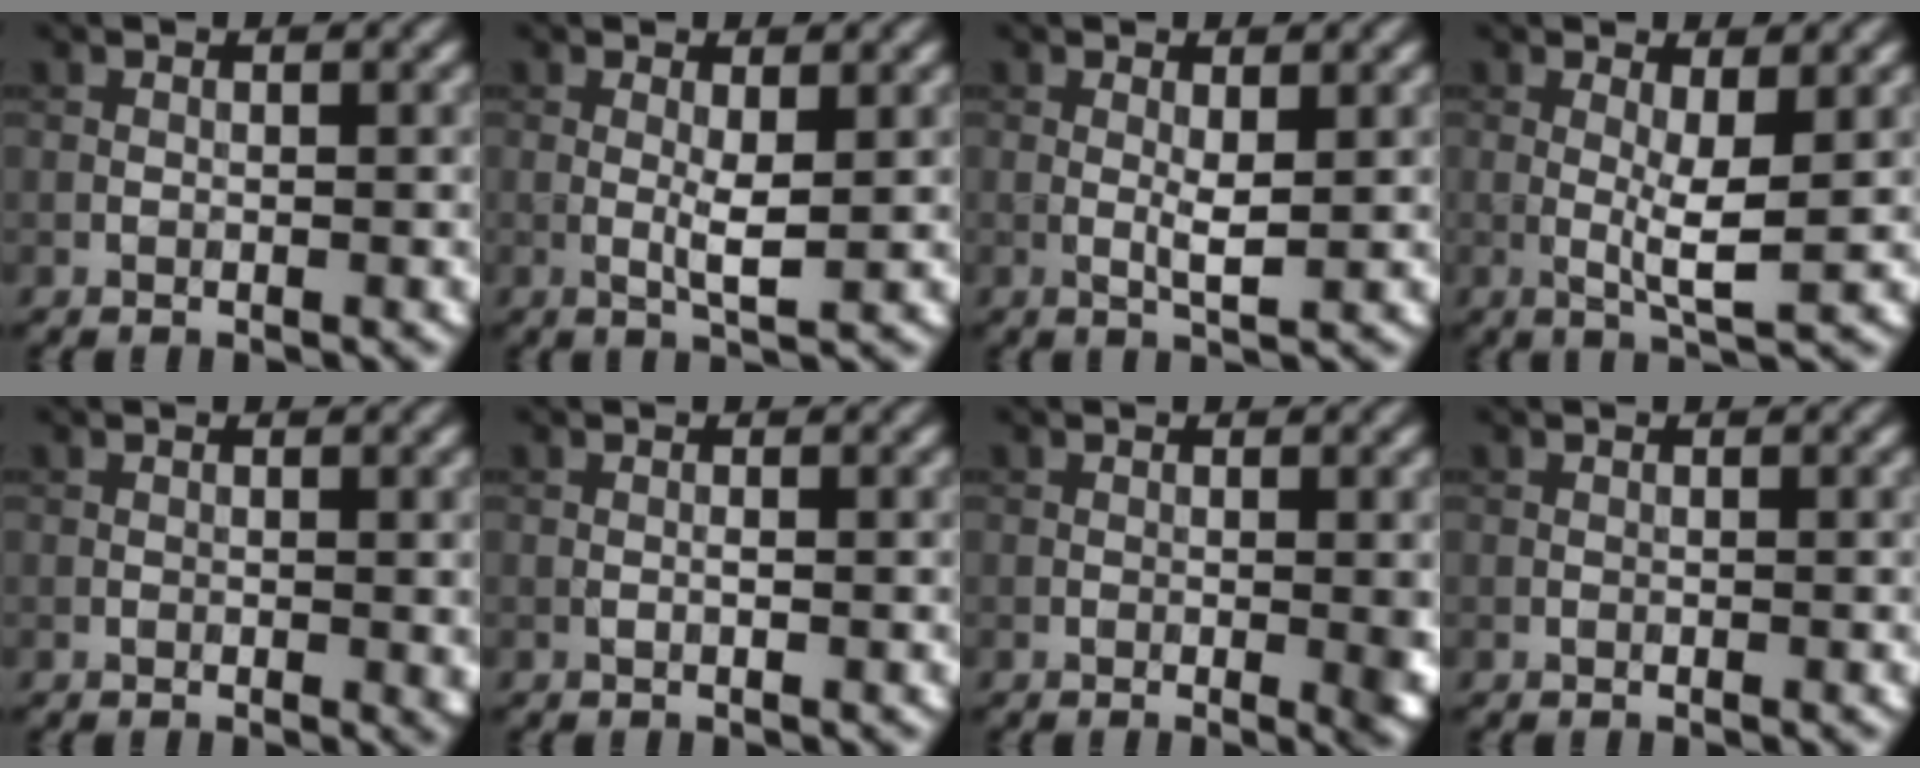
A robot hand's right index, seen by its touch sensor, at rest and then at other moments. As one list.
[{"total": 1.9, "force": [0.2, 0.3, 1.9], "torque": [-0.037, -0.003, 0.005]}, {"total": 1.5, "force": [0.3, 0.3, 1.4], "torque": [-0.030, -0.001, 0.006]}, {"total": 2.9, "force": [0.4, 0.5, 2.8], "torque": [-0.051, -0.010, 0.010]}, {"total": 0.8, "force": [0.2, 0.3, 0.7], "torque": [-0.008, -0.002, 0.006]}, {"total": 0.0}, {"total": 1.7, "force": [0.1, 0.3, 1.7], "torque": [-0.021, -0.006, 0.004]}, {"total": 0.0}]